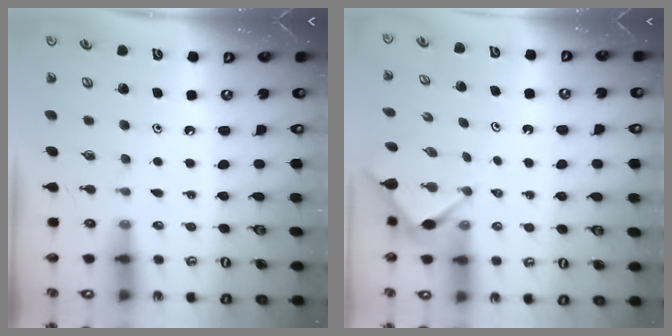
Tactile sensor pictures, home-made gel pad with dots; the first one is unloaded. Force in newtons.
{"total": 3.2, "press": 3.2, "slide": 0.4}